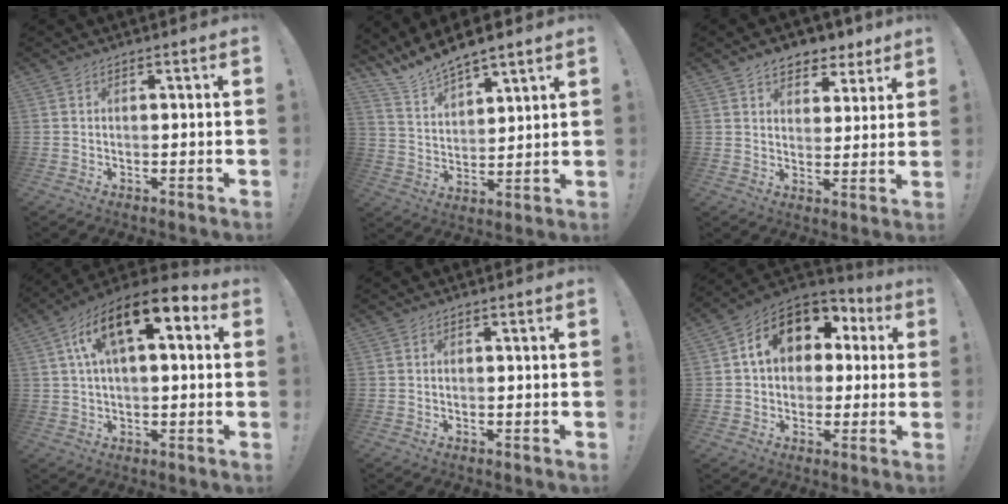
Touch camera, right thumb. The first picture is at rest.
{"total": 8.9, "force": [8.7, 1.0, 1.7], "torque": [-0.059, -0.076, 0.160]}
{"total": 7.3, "force": [5.4, 4.3, 2.4], "torque": [-0.028, -0.037, 0.101]}
{"total": 15.1, "force": [6.3, 6.0, 12.3], "torque": [-0.222, -0.020, 0.106]}
{"total": 0.0}
{"total": 14.4, "force": [5.1, 10.3, 8.7], "torque": [-0.134, -0.007, 0.093]}